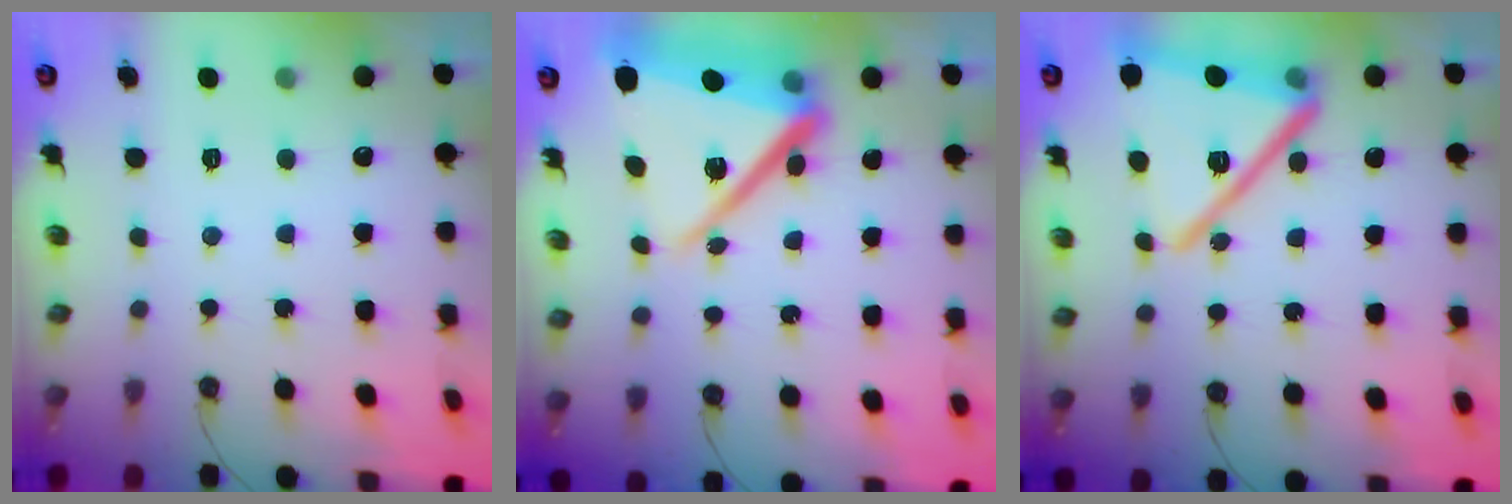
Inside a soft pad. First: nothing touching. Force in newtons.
{"total": 20.0, "press": 18.7, "slide": 7.1}
{"total": 24.2, "press": 23.7, "slide": 4.9}